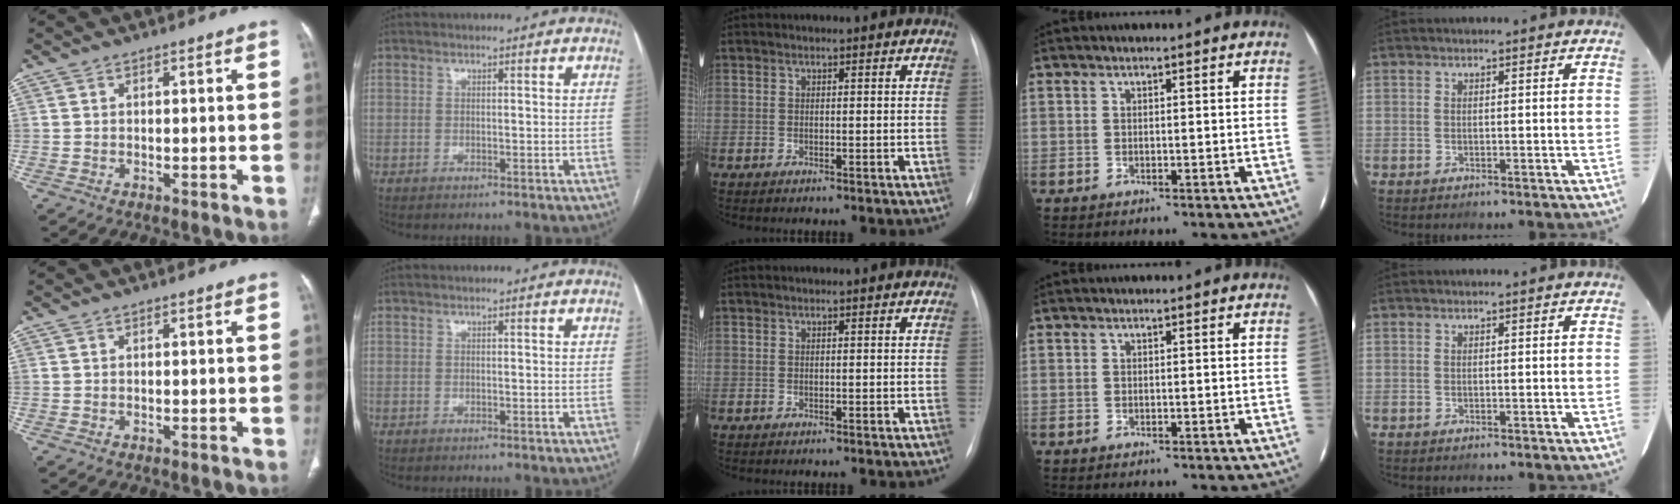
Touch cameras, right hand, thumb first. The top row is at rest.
{}